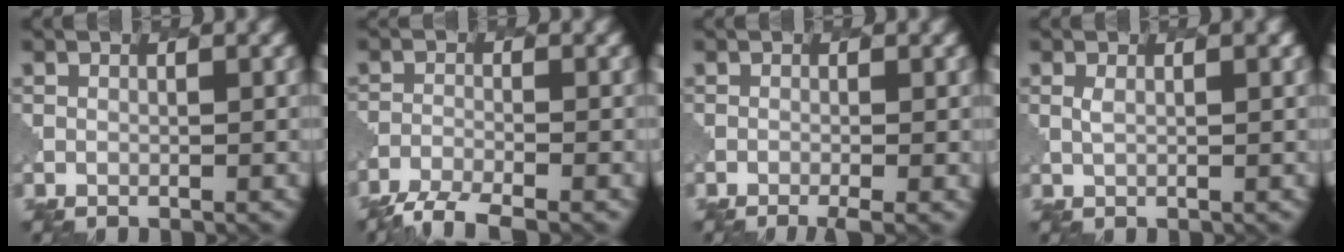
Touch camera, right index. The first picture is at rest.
{"total": 3.9, "force": [-3.5, 0.6, 1.6], "torque": [-0.032, -0.011, -0.070]}
{"total": 2.1, "force": [-1.0, 0.5, 1.8], "torque": [-0.026, -0.002, -0.019]}
{"total": 0.9, "force": [0.6, 0.2, 0.6], "torque": [-0.010, 0.001, 0.012]}